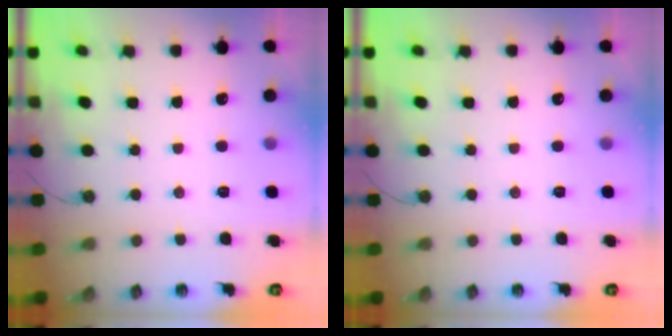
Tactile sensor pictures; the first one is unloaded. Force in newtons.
{"total": 0.0}